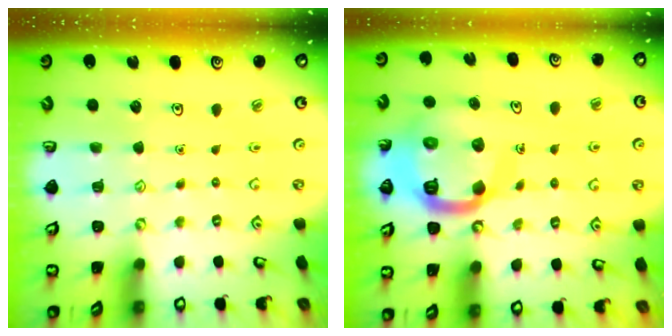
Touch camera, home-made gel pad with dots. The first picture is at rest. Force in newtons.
{"total": 15.4, "press": 15.3, "slide": 1.9}